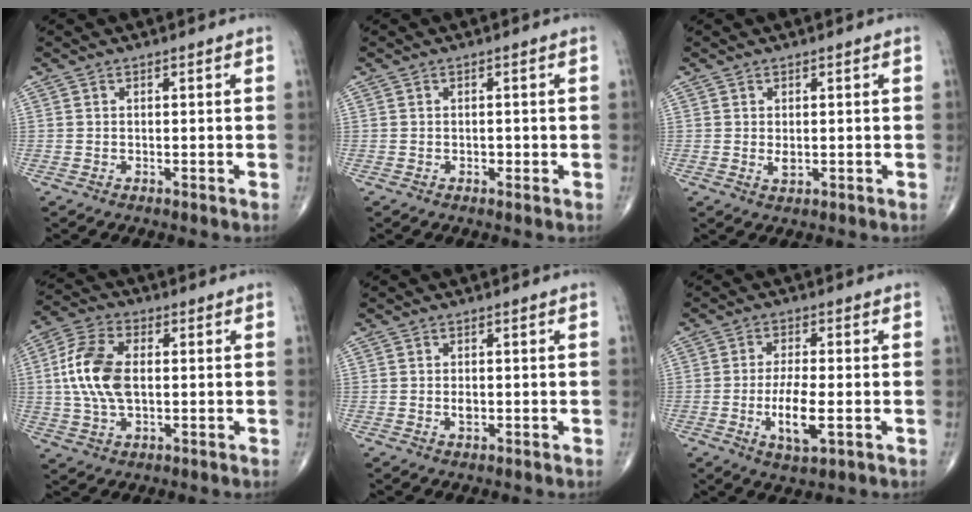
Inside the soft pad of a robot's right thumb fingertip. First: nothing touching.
{"total": 1.0, "force": [-0.2, 0.7, 0.7], "torque": [-0.003, 0.001, -0.005]}
{"total": 1.5, "force": [0.1, 0.9, 1.3], "torque": [-0.020, -0.005, 0.004]}
{"total": 11.9, "force": [0.7, 6.7, 9.8], "torque": [-0.206, 0.013, 0.013]}
{"total": 1.5, "force": [-0.2, 0.9, 1.1], "torque": [-0.018, 0.000, -0.002]}
{"total": 7.6, "force": [-1.8, 2.5, 7.0], "torque": [-0.132, -0.005, -0.031]}